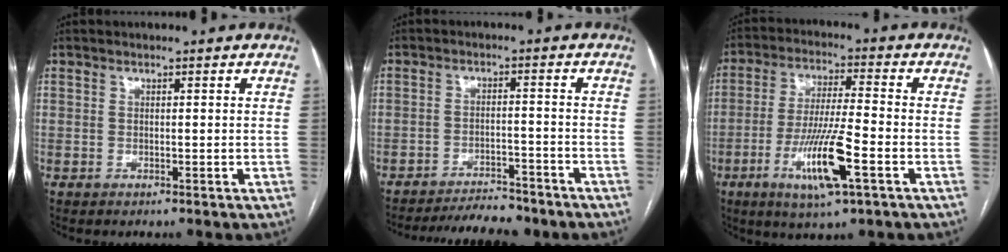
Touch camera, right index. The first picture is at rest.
{"total": 10.4, "force": [-9.6, 1.7, 3.4], "torque": [-0.047, -0.005, -0.137]}
{"total": 12.0, "force": [-4.6, 0.9, 11.0], "torque": [-0.211, -0.016, -0.083]}